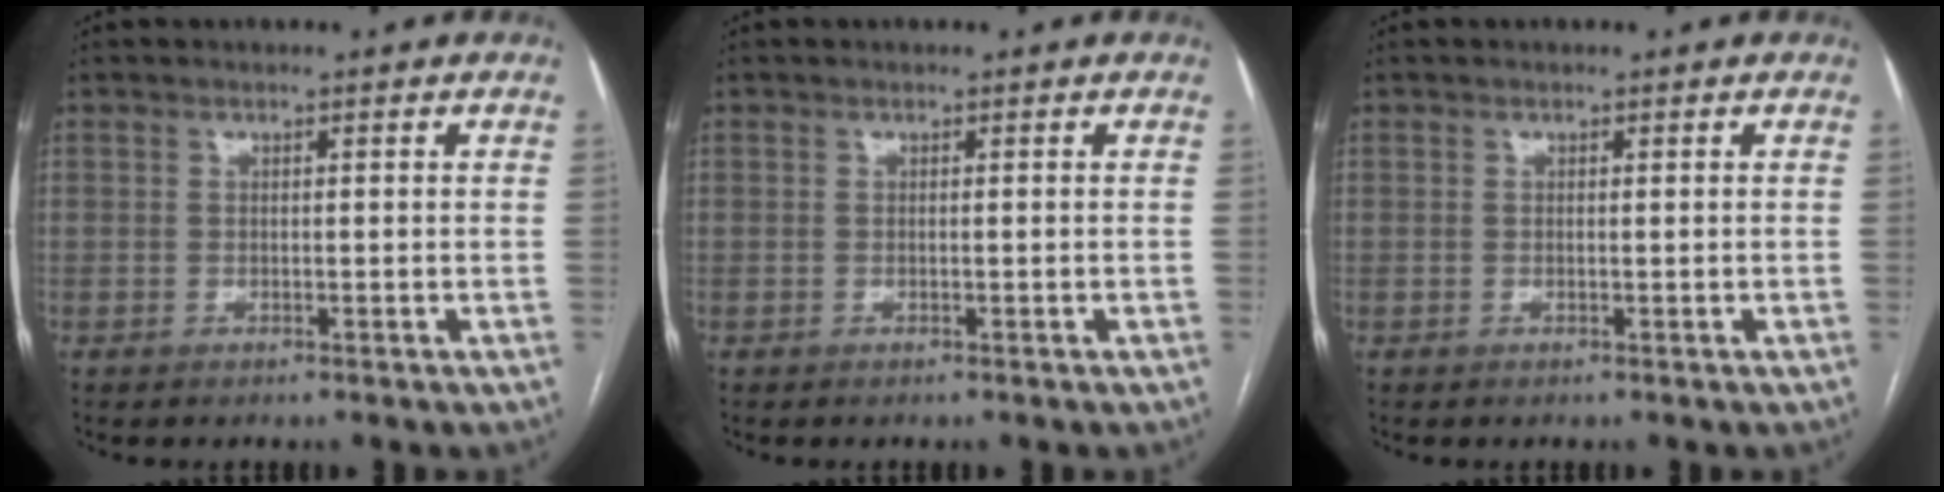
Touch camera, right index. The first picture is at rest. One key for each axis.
{"total": 0.0}
{"total": 0.0}